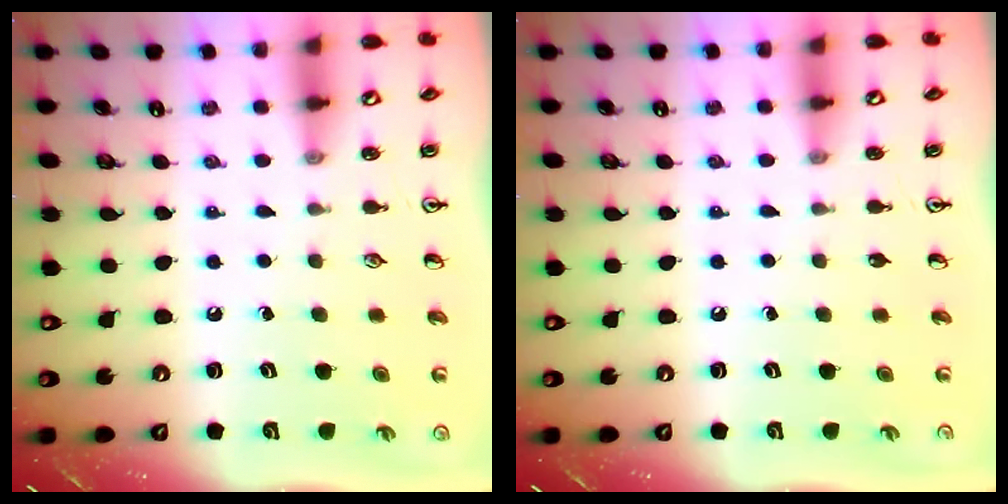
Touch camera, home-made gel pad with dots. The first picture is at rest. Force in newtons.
{"total": 0.0}